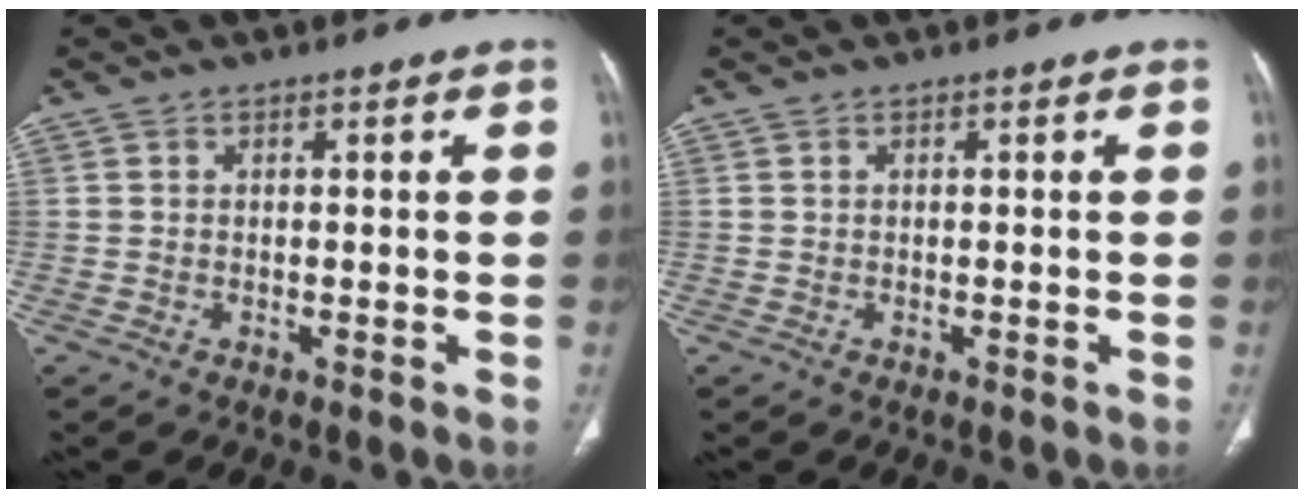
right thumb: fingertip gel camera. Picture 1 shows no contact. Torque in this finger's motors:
{"motor_torque": [-0.08, 0.08, -0.30, 0.25, -0.01]}